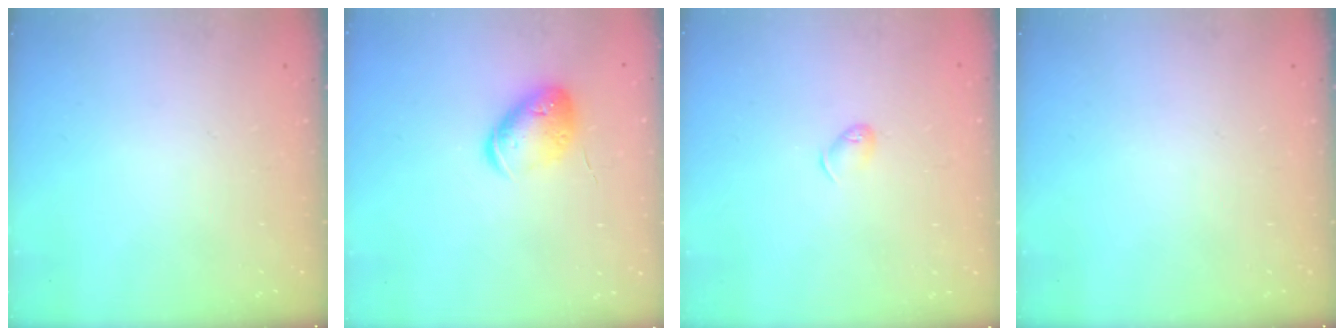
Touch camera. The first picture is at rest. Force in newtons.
{"total": 13.2, "press": 13.1, "slide": 1.4}
{"total": 5.1, "press": 5.1, "slide": 0.8}
{"total": 0.0}